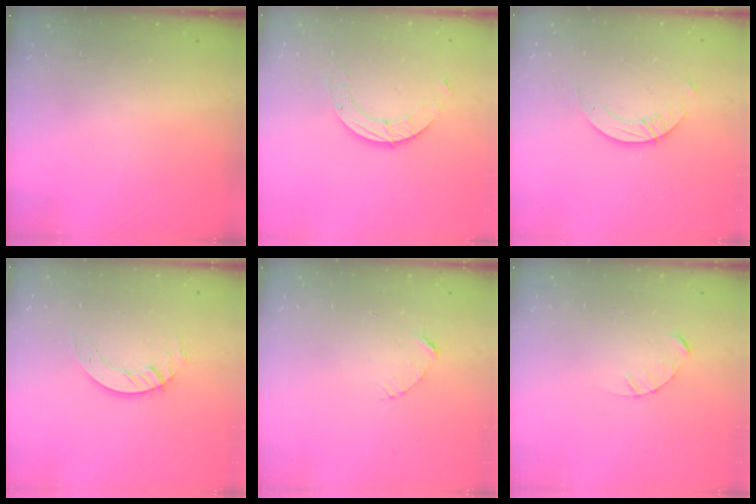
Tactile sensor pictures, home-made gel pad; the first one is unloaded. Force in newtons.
{"total": 4.9, "press": 4.9, "slide": 0.3}
{"total": 3.5, "press": 3.5, "slide": 0.4}
{"total": 2.8, "press": 2.8, "slide": 0.2}
{"total": 2.4, "press": 2.4, "slide": 0.2}
{"total": 2.4, "press": 2.4, "slide": 0.3}